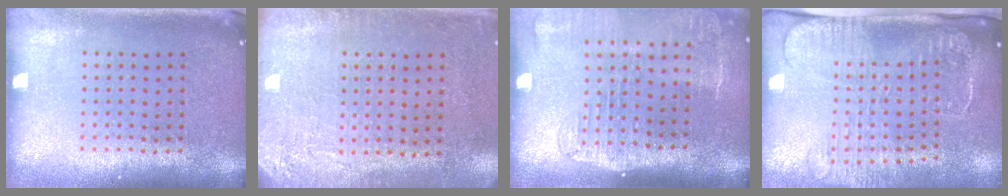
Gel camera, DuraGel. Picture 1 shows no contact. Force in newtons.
{"total": 2.9, "press": 2.4, "slide": 1.6}
{"total": 2.2, "press": 1.8, "slide": 1.2}
{"total": 2.7, "press": 2.1, "slide": 1.7}